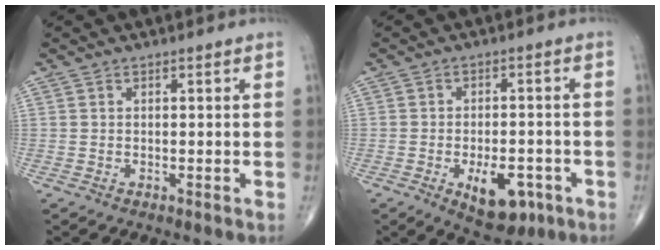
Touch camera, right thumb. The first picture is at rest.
{"total": 9.1, "force": [-3.8, 4.8, 6.8], "torque": [-0.078, 0.012, -0.046]}